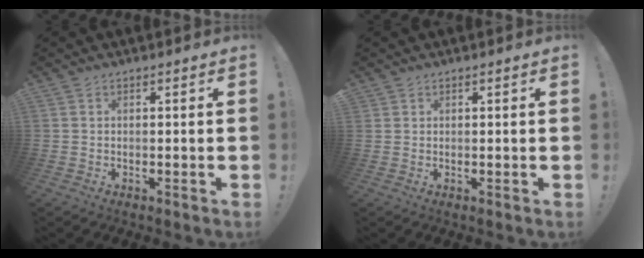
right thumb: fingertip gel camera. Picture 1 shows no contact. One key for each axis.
{"total": 0.7, "fx": 0.5, "fy": 0.5, "fz": 0.1, "tx": 0.007, "ty": -0.004, "tz": 0.009}